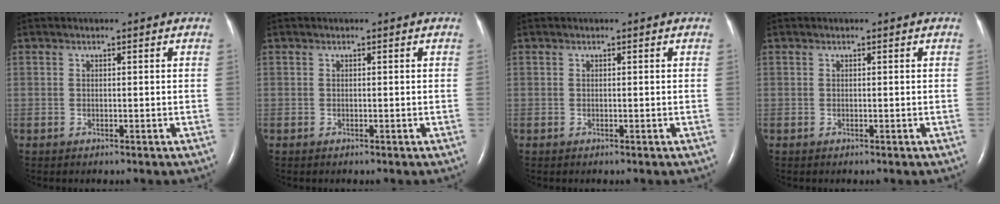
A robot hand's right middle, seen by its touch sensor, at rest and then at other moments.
{"total": 0.0}
{"total": 0.0}
{"total": 0.0}